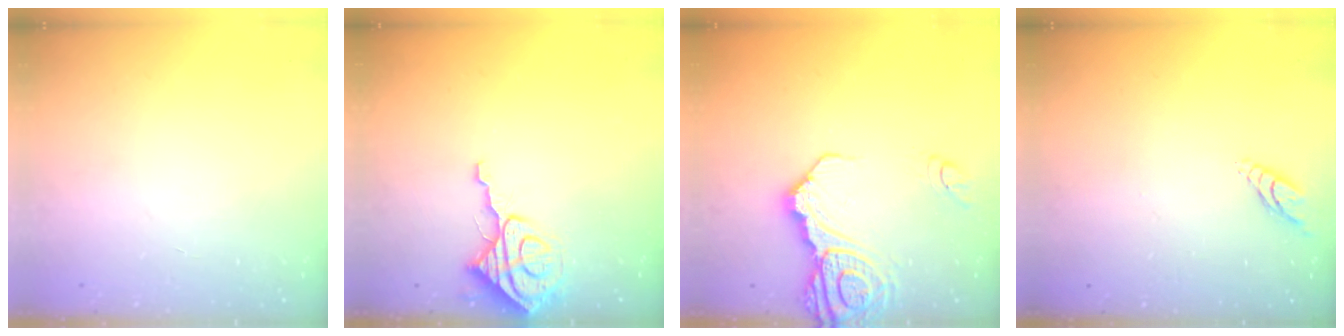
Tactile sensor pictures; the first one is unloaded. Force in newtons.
{"total": 8.1, "press": 8.1, "slide": 0.7}
{"total": 16.8, "press": 16.7, "slide": 2.0}
{"total": 4.7, "press": 4.7, "slide": 0.1}